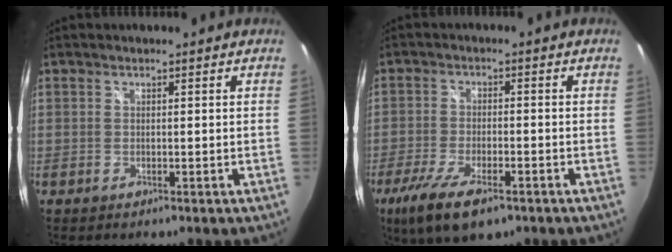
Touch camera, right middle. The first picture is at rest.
{"total": 11.5, "force": [-7.1, 3.7, 8.2], "torque": [-0.185, -0.041, -0.126]}